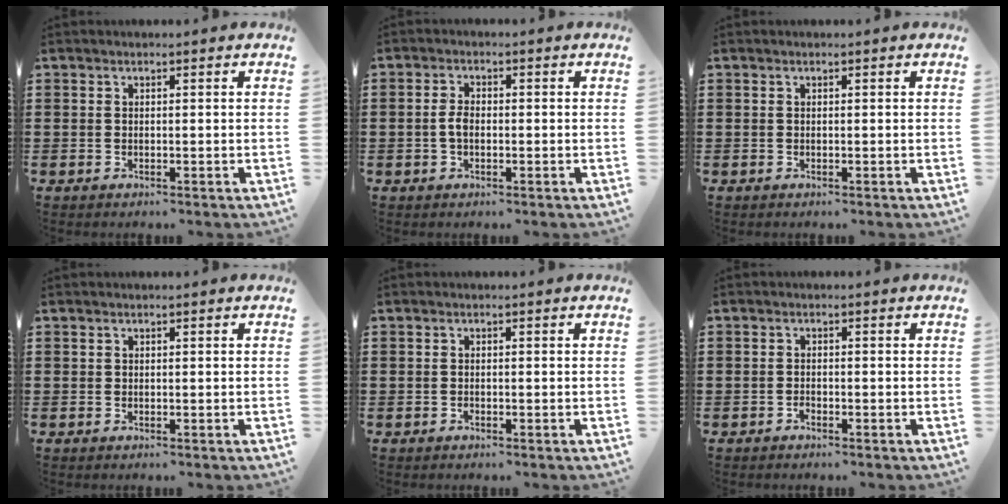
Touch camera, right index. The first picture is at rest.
{"total": 2.5, "force": [-0.4, 1.2, 2.1], "torque": [-0.055, -0.002, -0.013]}
{"total": 0.0}
{"total": 0.0}
{"total": 0.6, "force": [-0.5, 0.3, 0.0], "torque": [0.000, 0.004, -0.011]}
{"total": 0.9, "force": [-0.8, 0.4, 0.1], "torque": [-0.003, 0.001, -0.016]}